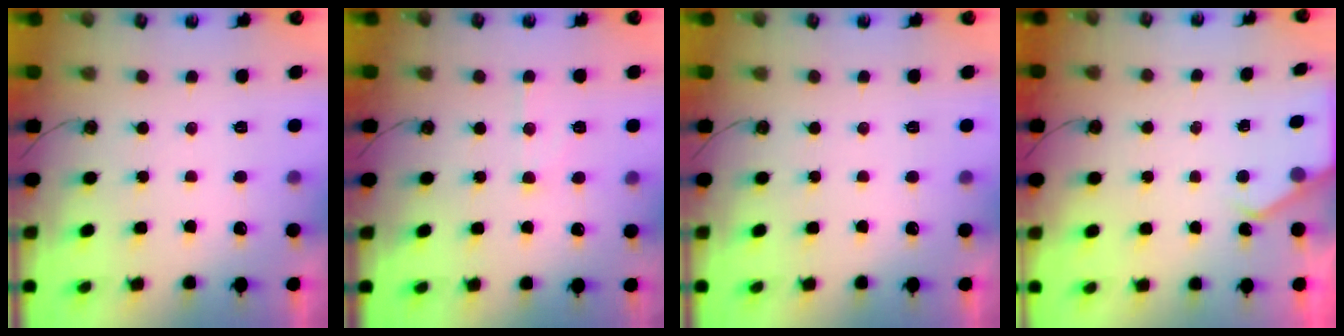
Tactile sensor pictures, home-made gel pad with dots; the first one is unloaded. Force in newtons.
{"total": 5.6, "press": 5.6, "slide": 0.4}
{"total": 0.0}
{"total": 2.4, "press": 2.4, "slide": 0.3}